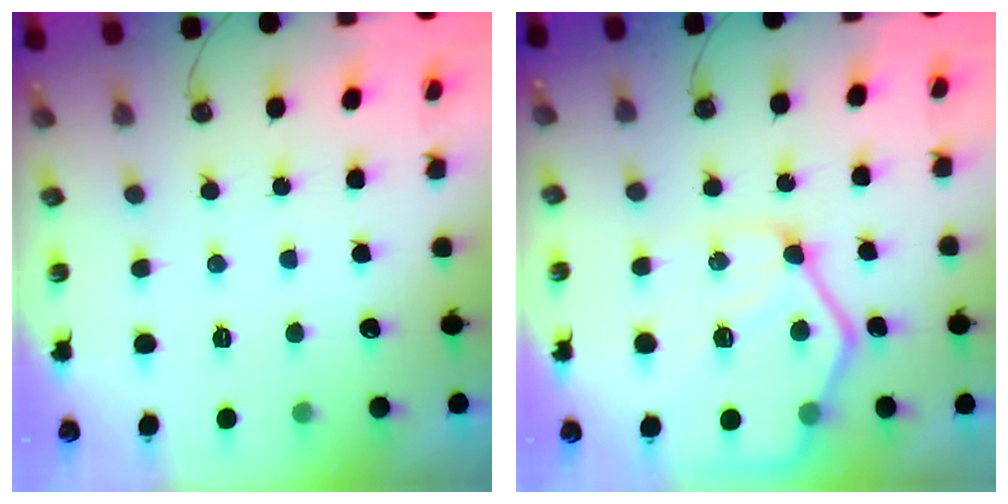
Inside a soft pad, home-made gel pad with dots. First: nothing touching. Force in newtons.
{"total": 16.5, "press": 16.4, "slide": 1.8}